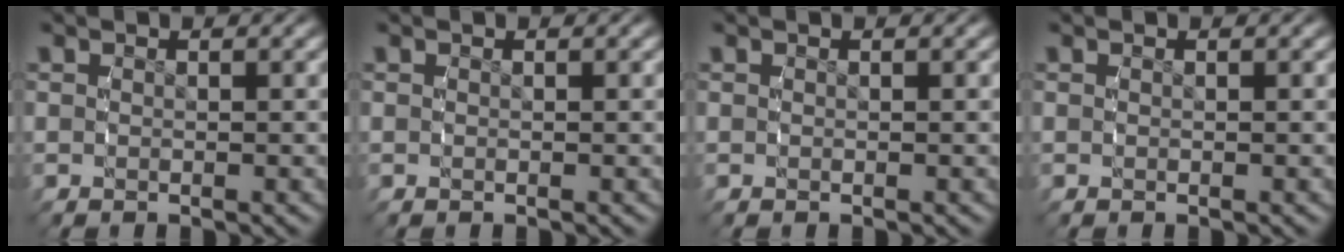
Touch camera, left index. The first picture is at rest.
{"total": 0.0}
{"total": 0.0}
{"total": 0.0}